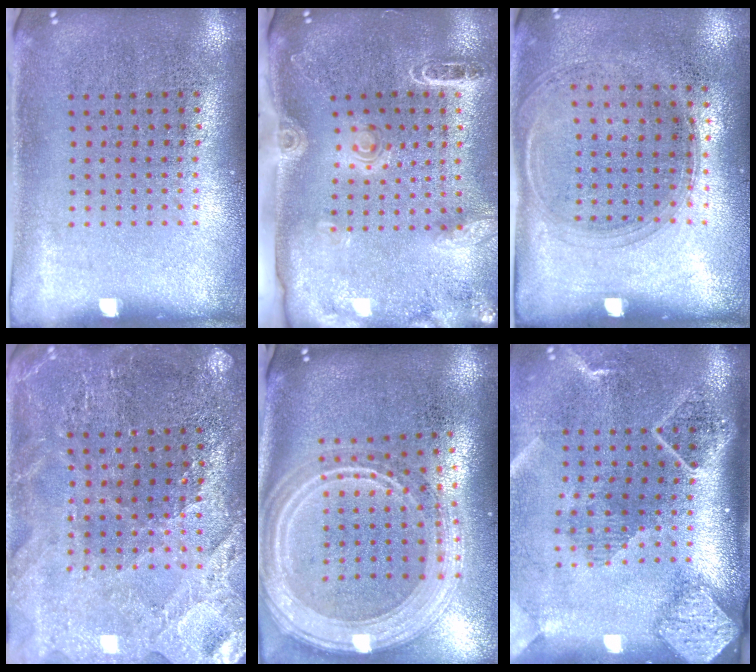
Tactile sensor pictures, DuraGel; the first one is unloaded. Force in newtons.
{"total": 2.0, "press": 1.8, "slide": 0.7}
{"total": 1.4, "press": 1.2, "slide": 0.6}
{"total": 2.4, "press": 2.3, "slide": 0.2}
{"total": 3.0, "press": 2.5, "slide": 1.7}
{"total": 2.6, "press": 1.9, "slide": 1.8}